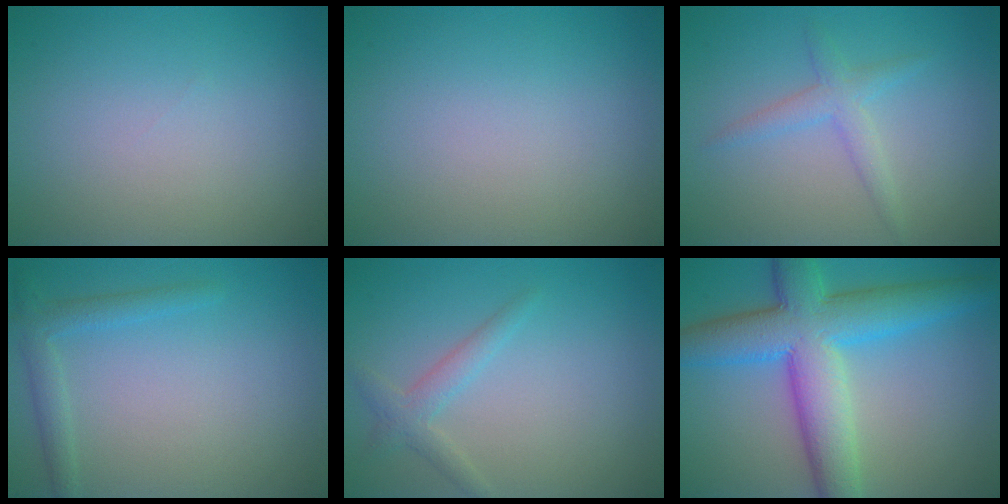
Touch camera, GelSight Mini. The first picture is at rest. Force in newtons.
{"total": 0.0}
{"total": 2.1, "press": 2.1, "slide": 0.3}
{"total": 2.0, "press": 2.0, "slide": 0.1}
{"total": 1.9, "press": 1.9, "slide": 0.1}
{"total": 9.6, "press": 9.6, "slide": 0.2}